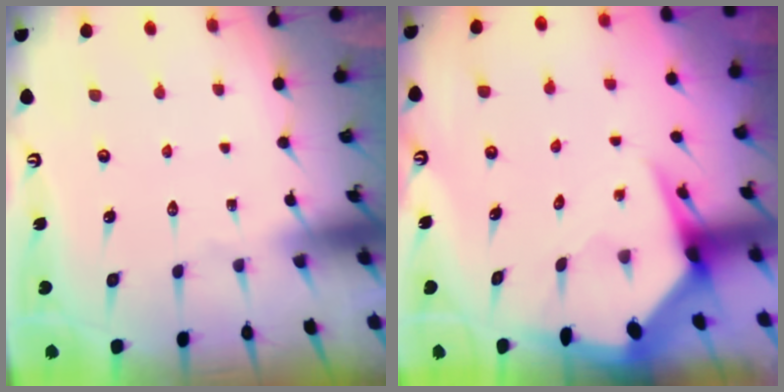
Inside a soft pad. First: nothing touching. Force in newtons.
{"total": 6.1, "press": 6.0, "slide": 0.8}